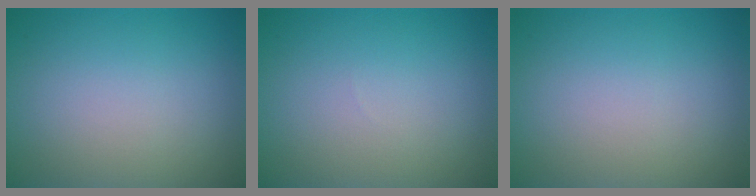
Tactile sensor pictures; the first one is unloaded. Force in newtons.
{"total": 0.0}
{"total": 0.0}